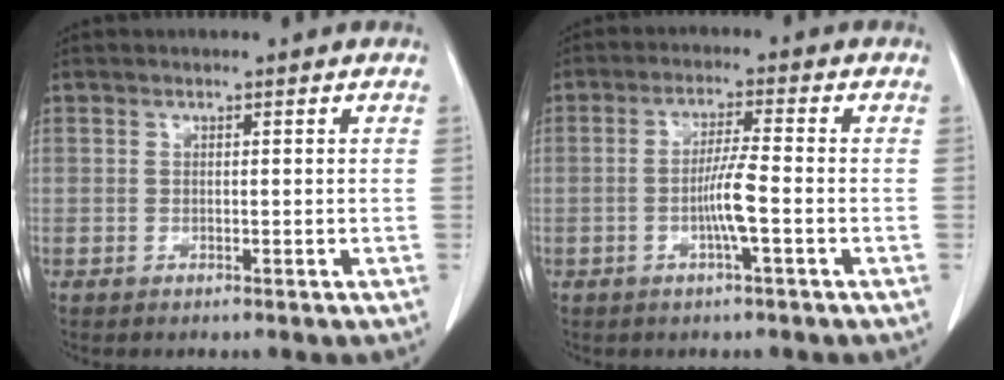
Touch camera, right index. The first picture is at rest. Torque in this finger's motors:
{"motor_torque": [1.20, -0.10, 0.42, 0.08]}